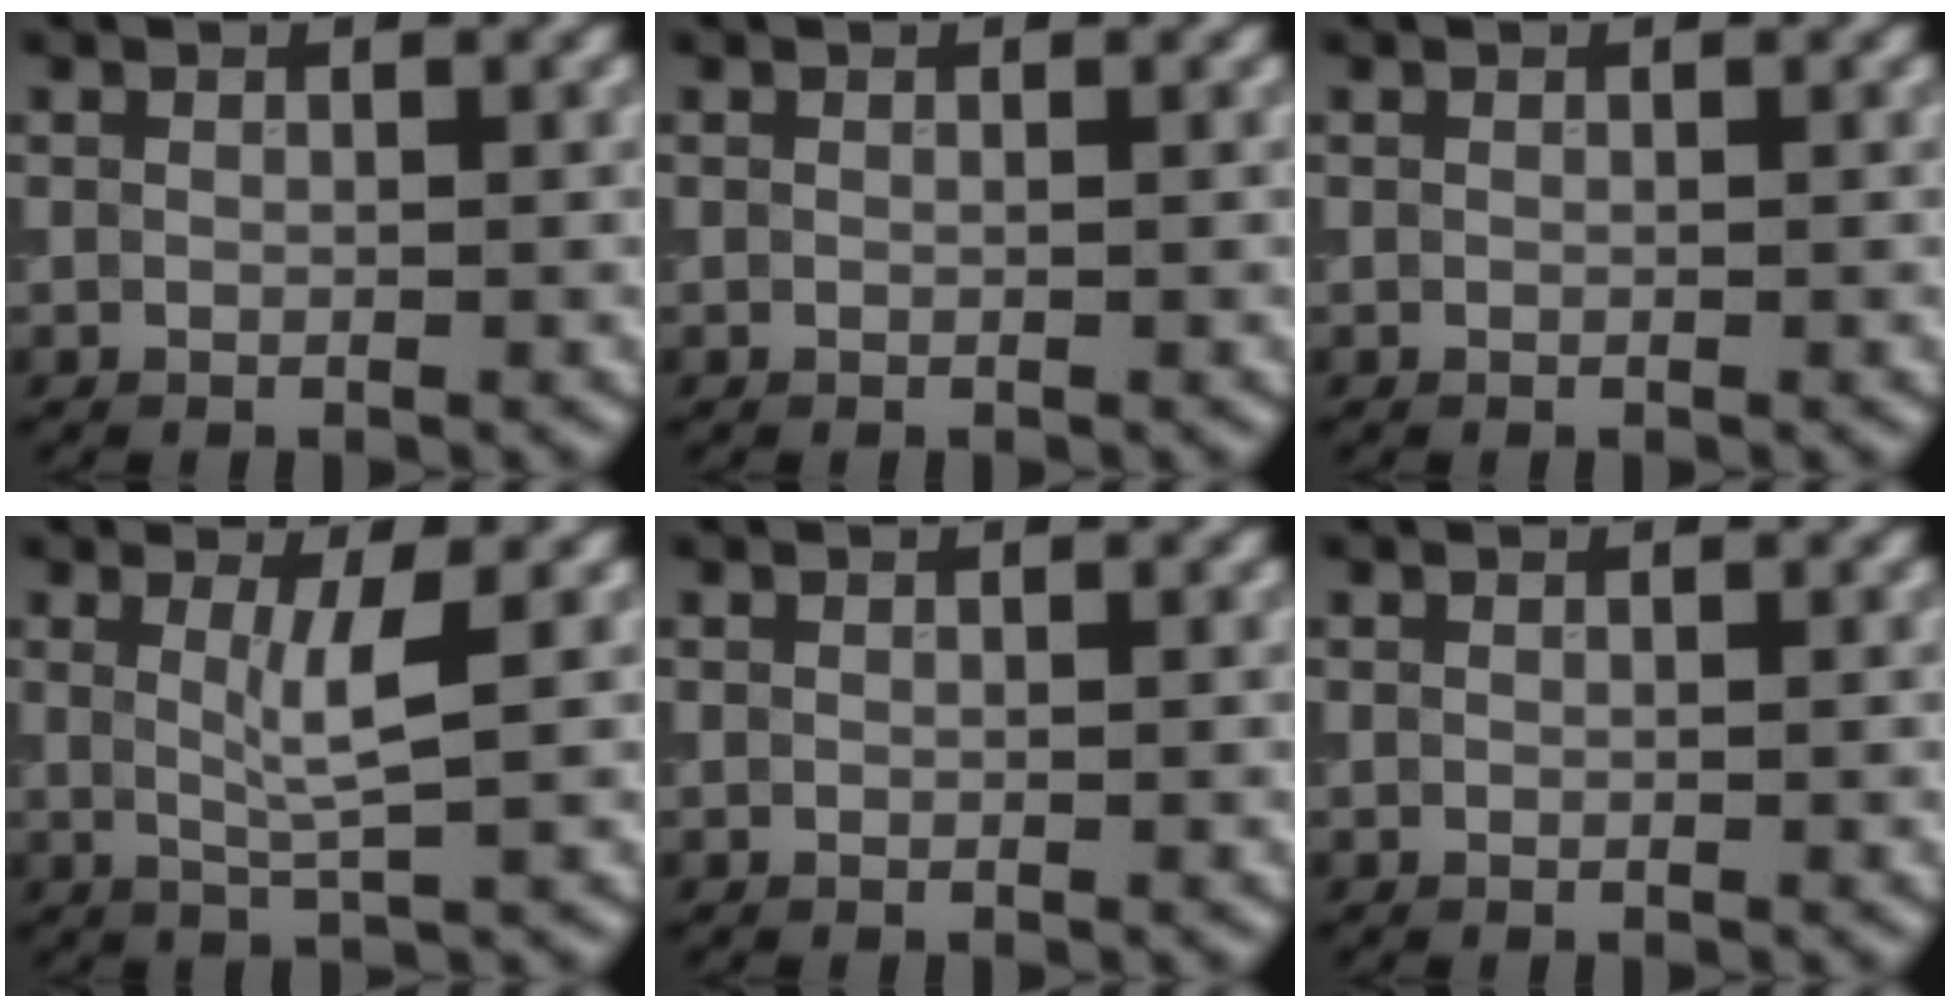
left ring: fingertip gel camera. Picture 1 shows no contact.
{"total": 0.0}
{"total": 0.0}
{"total": 3.1, "force": [0.7, 0.5, 2.9], "torque": [-0.053, -0.006, 0.013]}
{"total": 0.0}
{"total": 0.0}